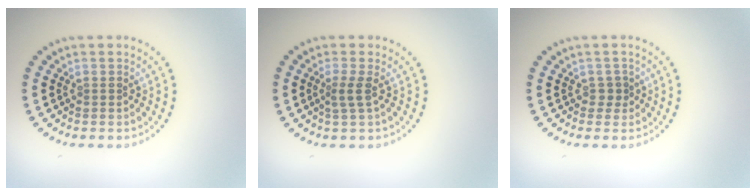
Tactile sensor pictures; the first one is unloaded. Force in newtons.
{"total": 1.7, "press": 1.1, "slide": 1.2}
{"total": 1.0, "press": 0.9, "slide": 0.4}